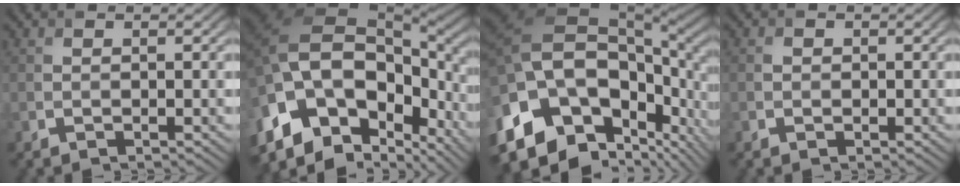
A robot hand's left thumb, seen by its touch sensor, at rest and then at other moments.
{"total": 17.8, "force": [-1.0, 10.7, 14.2], "torque": [-0.300, -0.019, 0.015]}
{"total": 18.6, "force": [-3.0, 11.7, 14.2], "torque": [-0.304, -0.038, -0.013]}
{"total": 0.8, "force": [0.0, 0.8, 0.3], "torque": [0.002, 0.006, 0.000]}